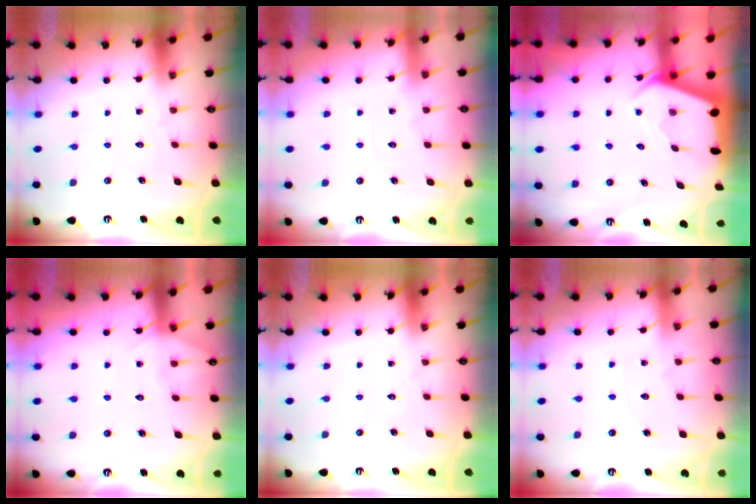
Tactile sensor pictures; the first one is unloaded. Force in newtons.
{"total": 2.5, "press": 2.4, "slide": 0.4}
{"total": 2.5, "press": 2.4, "slide": 0.3}
{"total": 5.0, "press": 5.0, "slide": 0.6}
{"total": 0.0}
{"total": 3.9, "press": 3.9, "slide": 0.5}